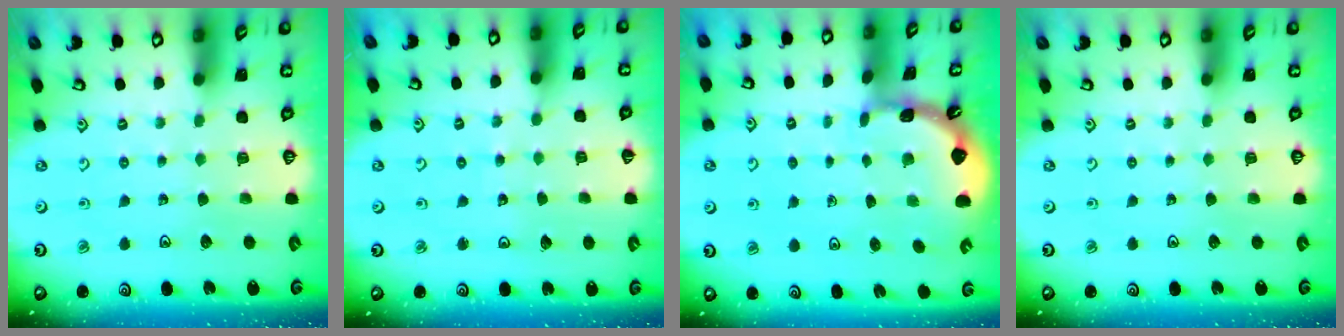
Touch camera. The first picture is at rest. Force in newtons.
{"total": 4.9, "press": 4.9, "slide": 0.6}
{"total": 1.7, "press": 1.7, "slide": 0.1}
{"total": 0.0}